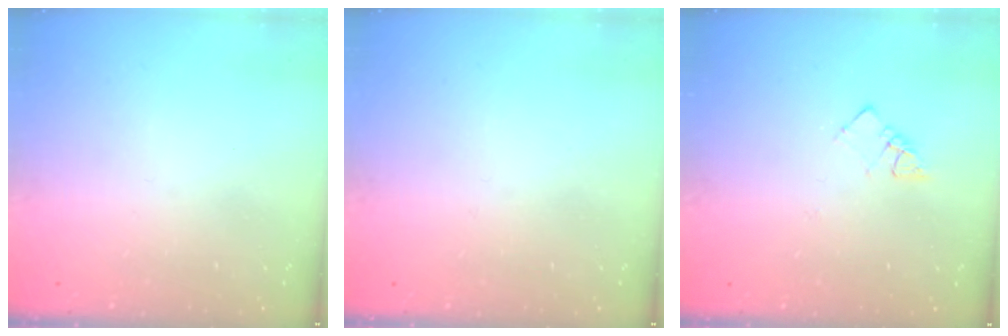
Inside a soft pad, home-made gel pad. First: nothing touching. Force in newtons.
{"total": 2.8, "press": 2.8, "slide": 0.4}
{"total": 3.6, "press": 3.6, "slide": 0.3}